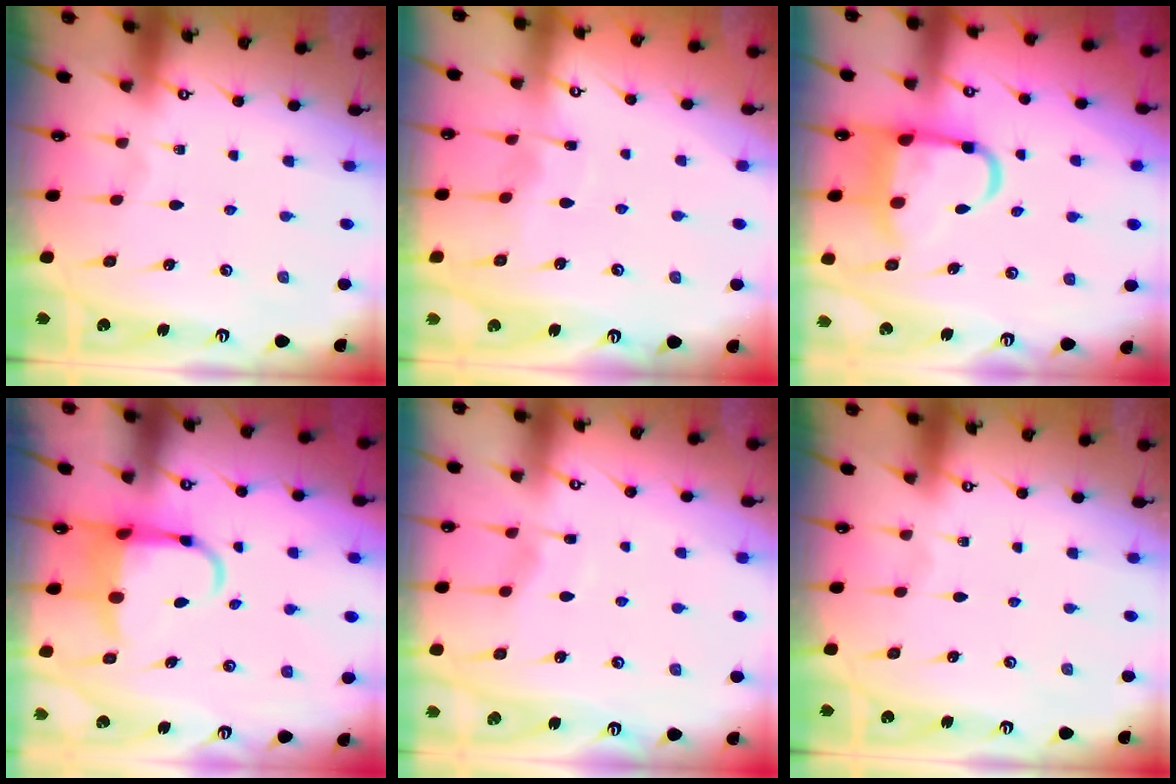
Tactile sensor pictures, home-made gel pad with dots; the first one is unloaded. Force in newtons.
{"total": 2.9, "press": 2.9, "slide": 0.2}
{"total": 11.6, "press": 11.5, "slide": 1.4}
{"total": 7.6, "press": 7.4, "slide": 1.5}
{"total": 3.8, "press": 3.8, "slide": 0.5}
{"total": 0.0}